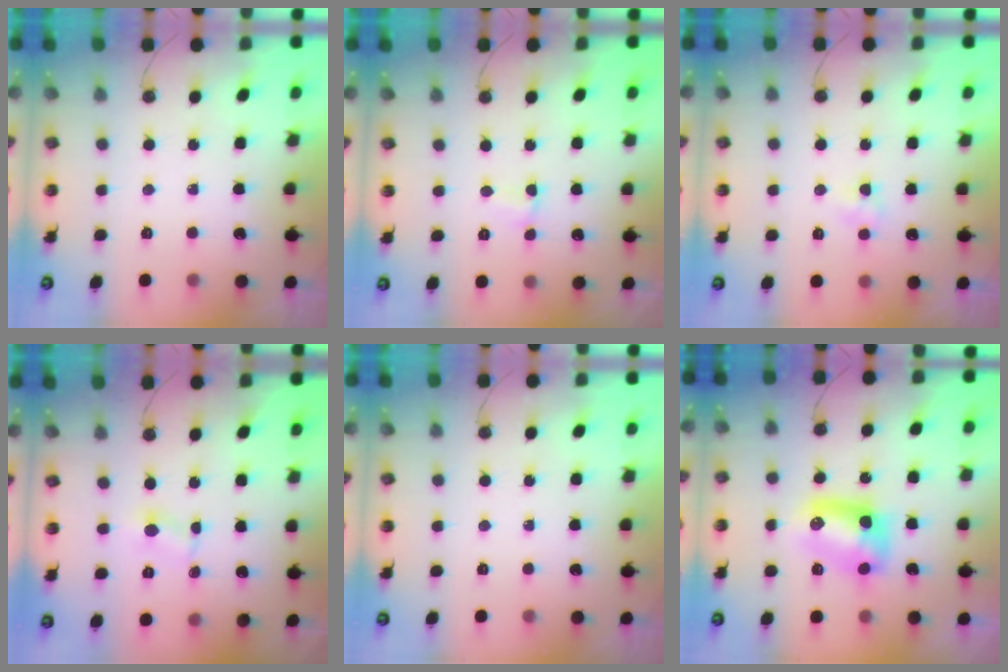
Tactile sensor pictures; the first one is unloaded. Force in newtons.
{"total": 1.3, "press": 1.2, "slide": 0.4}
{"total": 3.0, "press": 2.9, "slide": 0.4}
{"total": 1.7, "press": 1.6, "slide": 0.2}
{"total": 0.0}
{"total": 8.9, "press": 8.9, "slide": 0.3}